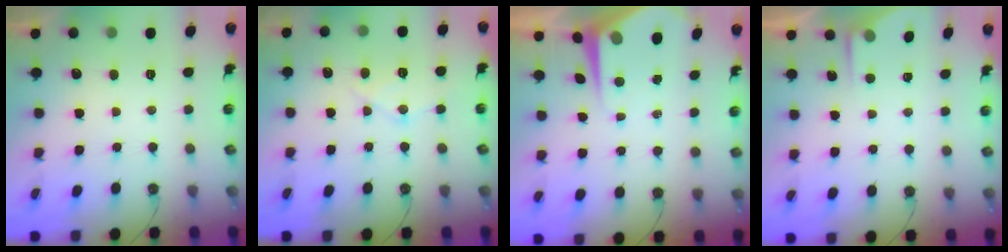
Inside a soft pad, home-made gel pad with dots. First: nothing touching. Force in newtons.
{"total": 10.6, "press": 10.6, "slide": 0.9}
{"total": 6.7, "press": 6.7, "slide": 0.6}
{"total": 3.2, "press": 3.2, "slide": 0.5}